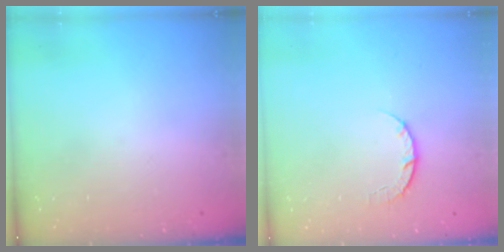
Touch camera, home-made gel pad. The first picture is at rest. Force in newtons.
{"total": 4.8, "press": 4.8, "slide": 0.6}